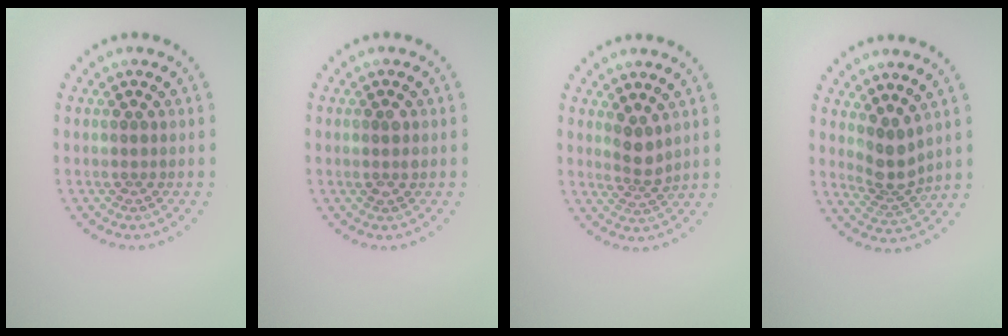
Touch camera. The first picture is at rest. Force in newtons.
{"total": 1.1, "press": 1.0, "slide": 0.3}
{"total": 2.1, "press": 1.6, "slide": 1.3}
{"total": 2.7, "press": 2.0, "slide": 1.8}